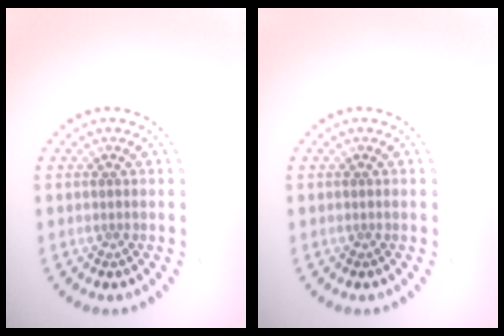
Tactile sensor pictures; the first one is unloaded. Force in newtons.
{"total": 0.0}